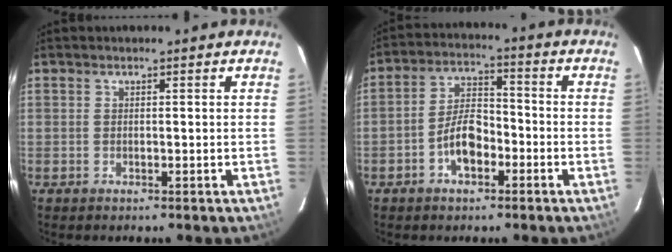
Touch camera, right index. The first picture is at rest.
{"total": 7.5, "force": [-3.3, 3.9, 5.4], "torque": [-0.107, 0.019, -0.054]}